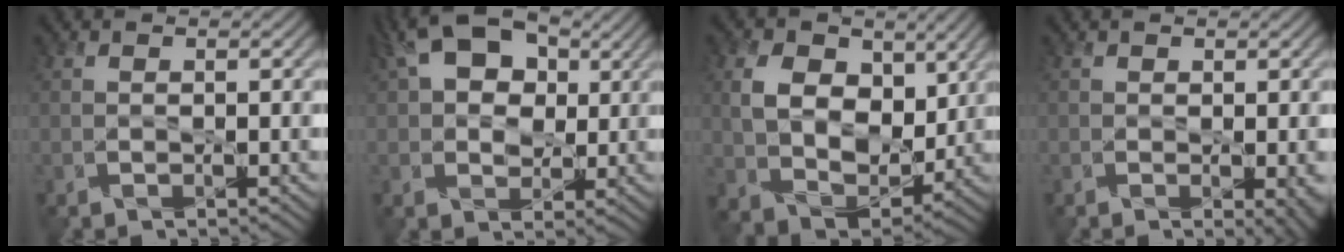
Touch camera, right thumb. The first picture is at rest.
{"total": 9.8, "force": [3.8, 6.6, 6.2], "torque": [-0.133, 0.026, 0.051]}
{"total": 10.5, "force": [2.6, 7.5, 6.8], "torque": [-0.163, -0.008, 0.042]}
{"total": 2.1, "force": [-0.3, 0.9, 1.9], "torque": [-0.024, -0.005, -0.003]}